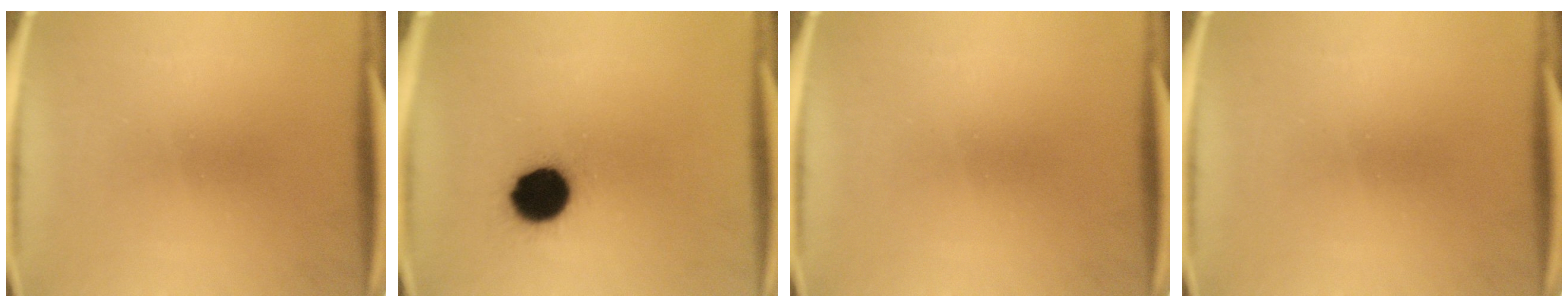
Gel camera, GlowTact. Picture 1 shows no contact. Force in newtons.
{"total": 12.3}
{"total": 0.0}
{"total": 0.0}